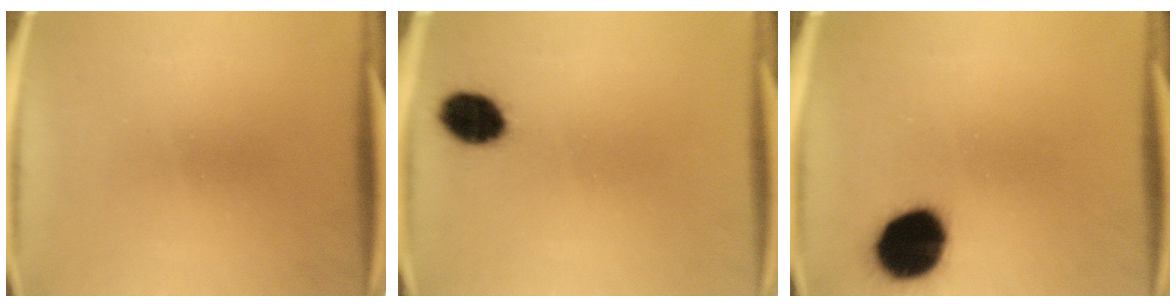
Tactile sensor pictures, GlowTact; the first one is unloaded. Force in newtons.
{"total": 8.0}
{"total": 14.7}